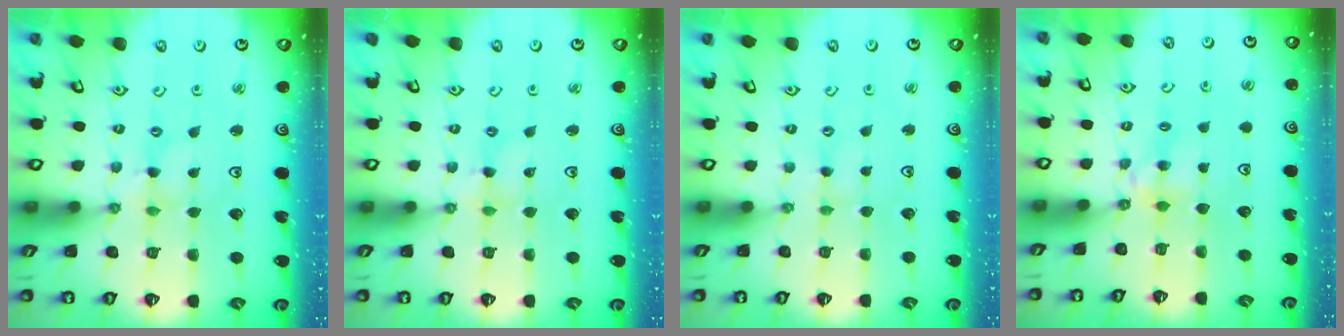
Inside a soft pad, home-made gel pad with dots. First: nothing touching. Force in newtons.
{"total": 2.2, "press": 2.2, "slide": 0.1}
{"total": 1.3, "press": 1.3, "slide": 0.3}
{"total": 3.9, "press": 3.9, "slide": 0.5}